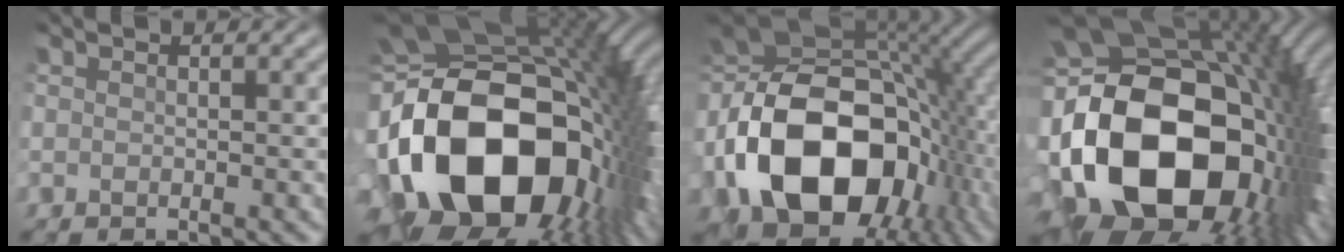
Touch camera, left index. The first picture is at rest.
{"total": 20.2, "force": [-2.8, 13.5, 14.7], "torque": [-0.311, -0.033, -0.018]}
{"total": 19.3, "force": [-4.1, 12.8, 13.8], "torque": [-0.299, -0.021, -0.059]}
{"total": 21.9, "force": [-1.9, 14.8, 16.1], "torque": [-0.344, -0.036, 0.000]}